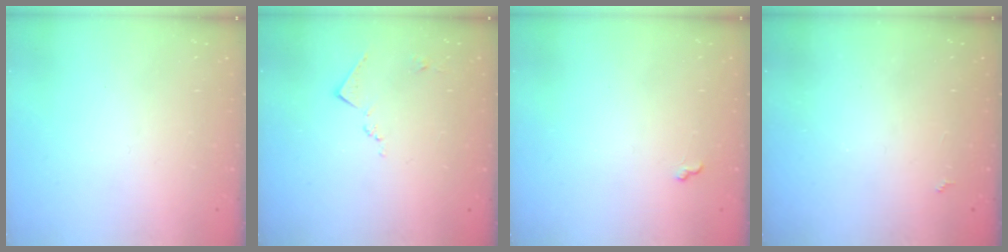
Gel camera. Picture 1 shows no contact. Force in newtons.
{"total": 6.9, "press": 6.8, "slide": 0.8}
{"total": 4.2, "press": 4.1, "slide": 0.6}
{"total": 2.3, "press": 2.3, "slide": 0.4}